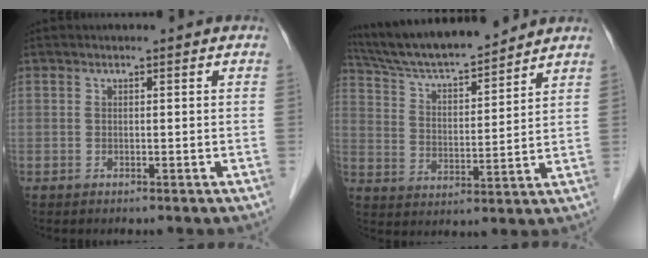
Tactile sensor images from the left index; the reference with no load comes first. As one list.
[{"total": 15.2, "force": [13.9, 1.6, 6.1], "torque": [-0.111, 0.012, 0.242]}]